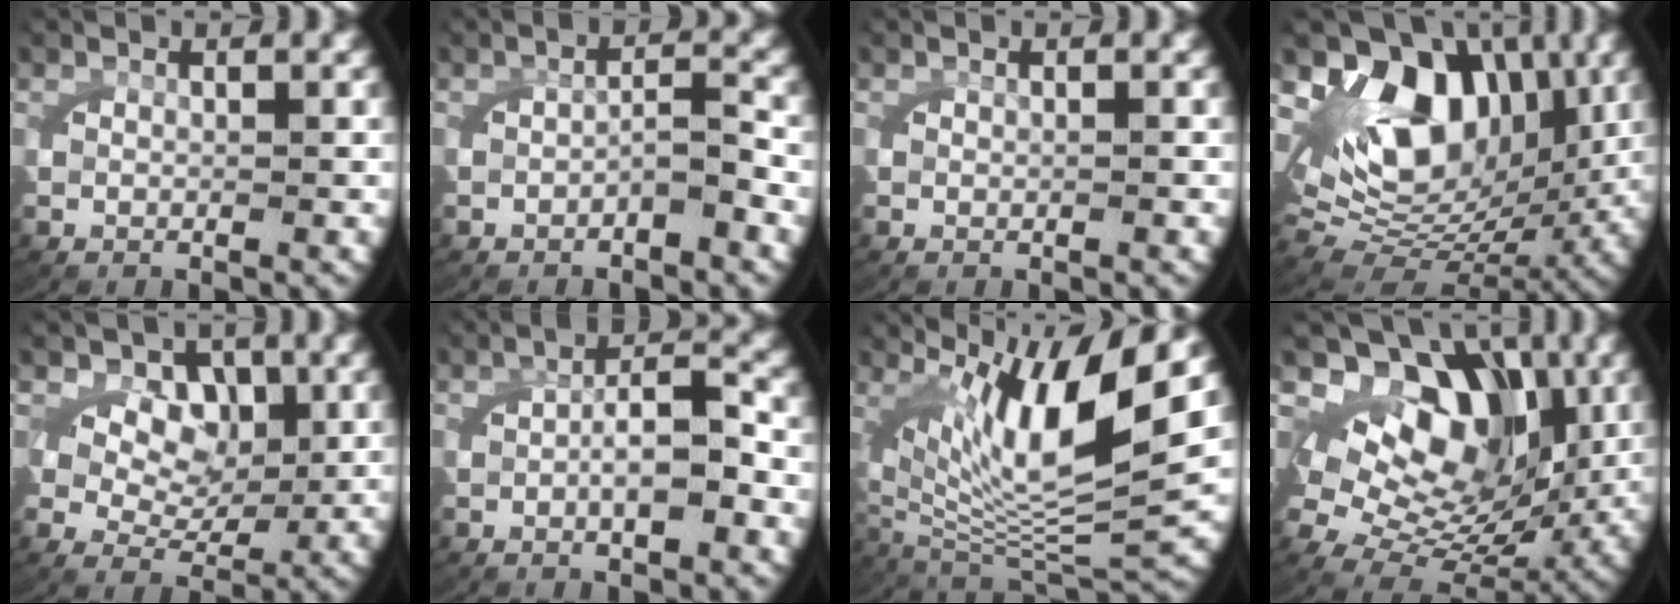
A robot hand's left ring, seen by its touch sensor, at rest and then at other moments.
{"total": 1.6, "force": [-1.1, 0.3, 1.0], "torque": [-0.017, -0.007, -0.015]}
{"total": 0.0}
{"total": 16.5, "force": [3.6, 12.2, 10.6], "torque": [-0.203, -0.011, 0.058]}
{"total": 6.5, "force": [1.6, 5.3, 3.4], "torque": [-0.064, -0.016, 0.024]}
{"total": 3.3, "force": [-0.8, 1.1, 3.0], "torque": [-0.048, 0.007, -0.017]}
{"total": 13.0, "force": [2.0, 6.6, 11.0], "torque": [-0.197, -0.024, 0.047]}
{"total": 15.5, "force": [3.1, 11.2, 10.2], "torque": [-0.189, -0.027, 0.057]}